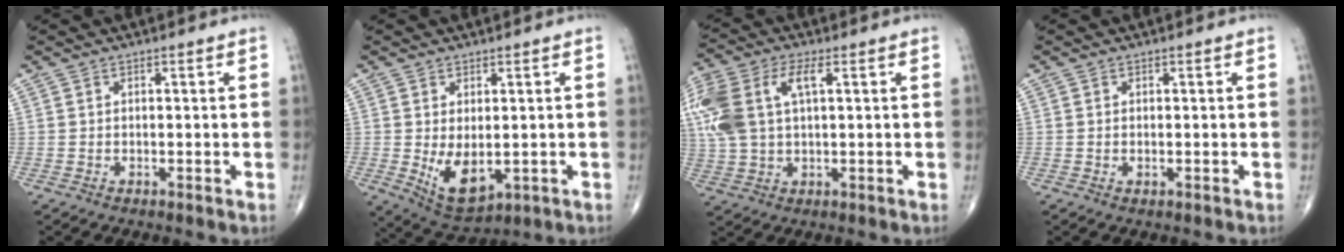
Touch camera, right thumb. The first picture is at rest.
{"total": 8.0, "force": [-0.8, 4.4, 6.7], "torque": [-0.101, -0.014, 0.006]}
{"total": 16.2, "force": [4.2, 8.6, 13.1], "torque": [-0.332, 0.024, 0.079]}
{"total": 0.5, "force": [-0.1, 0.2, 0.5], "torque": [-0.009, 0.000, 0.001]}